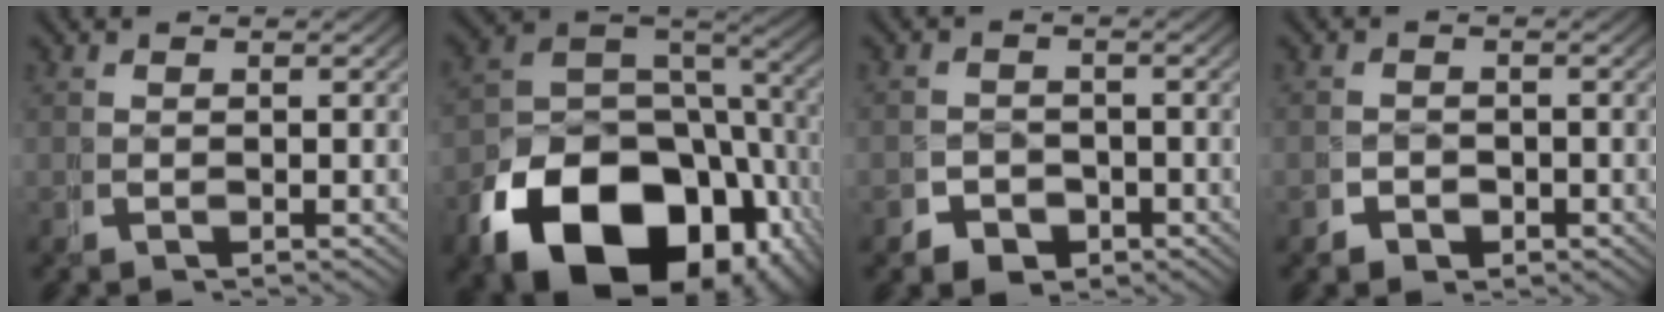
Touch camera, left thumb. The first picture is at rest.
{"total": 19.3, "force": [-6.8, 12.6, 13.0], "torque": [-0.239, -0.068, -0.085]}
{"total": 4.1, "force": [-2.3, 3.1, 1.3], "torque": [-0.012, -0.018, -0.037]}
{"total": 2.2, "force": [-1.2, 1.7, 0.6], "torque": [-0.005, -0.009, -0.021]}